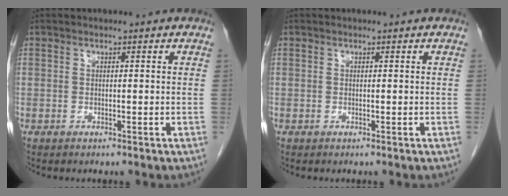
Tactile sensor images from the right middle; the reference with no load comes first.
{"total": 0.0}